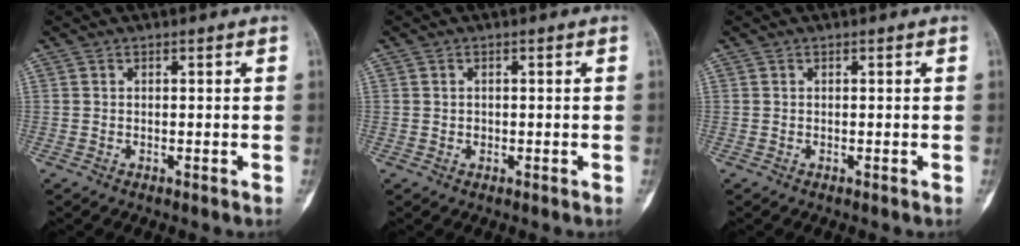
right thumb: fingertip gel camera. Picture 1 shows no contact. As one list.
[{"total": 0.7, "force": [0.0, 0.7, 0.2], "torque": [0.001, 0.003, 0.000]}, {"total": 0.0}]